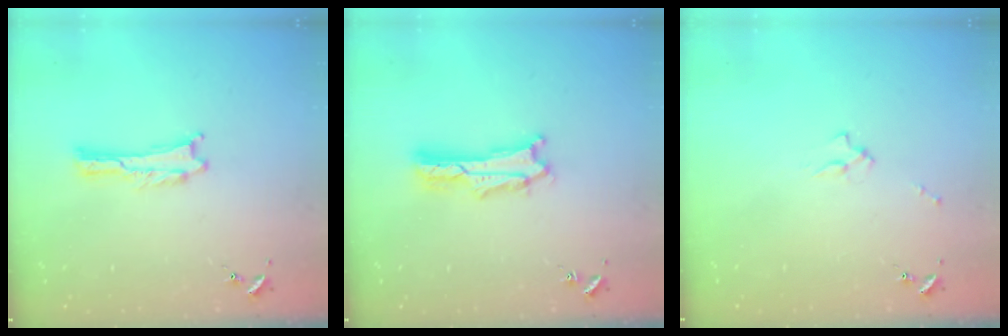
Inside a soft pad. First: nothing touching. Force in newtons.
{"total": 2.7, "press": 2.7, "slide": 0.4}
{"total": 1.7, "press": 1.6, "slide": 0.2}